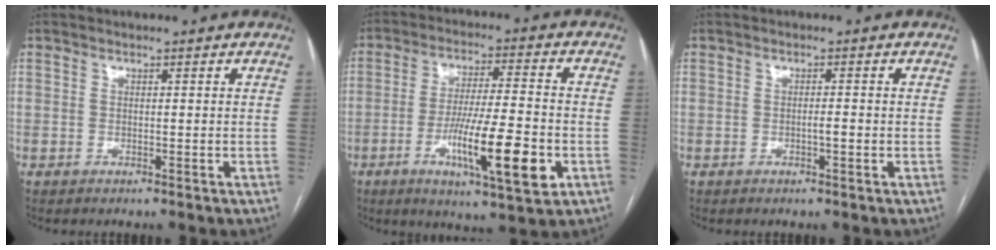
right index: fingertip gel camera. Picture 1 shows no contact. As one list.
[{"total": 14.4, "force": [-4.9, 1.5, 13.5], "torque": [-0.236, -0.016, -0.079]}, {"total": 1.5, "force": [-0.5, 0.1, 1.4], "torque": [-0.027, 0.001, -0.008]}]